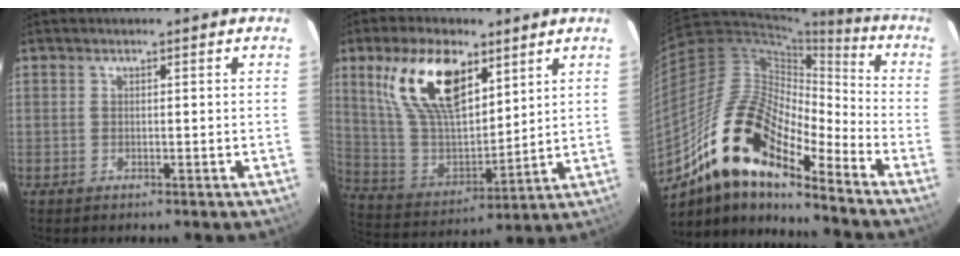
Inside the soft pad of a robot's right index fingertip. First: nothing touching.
{"total": 18.7, "force": [9.8, 9.1, 13.1], "torque": [-0.256, 0.013, 0.199]}
{"total": 18.9, "force": [-13.0, 6.2, 12.2], "torque": [-0.210, -0.008, -0.261]}